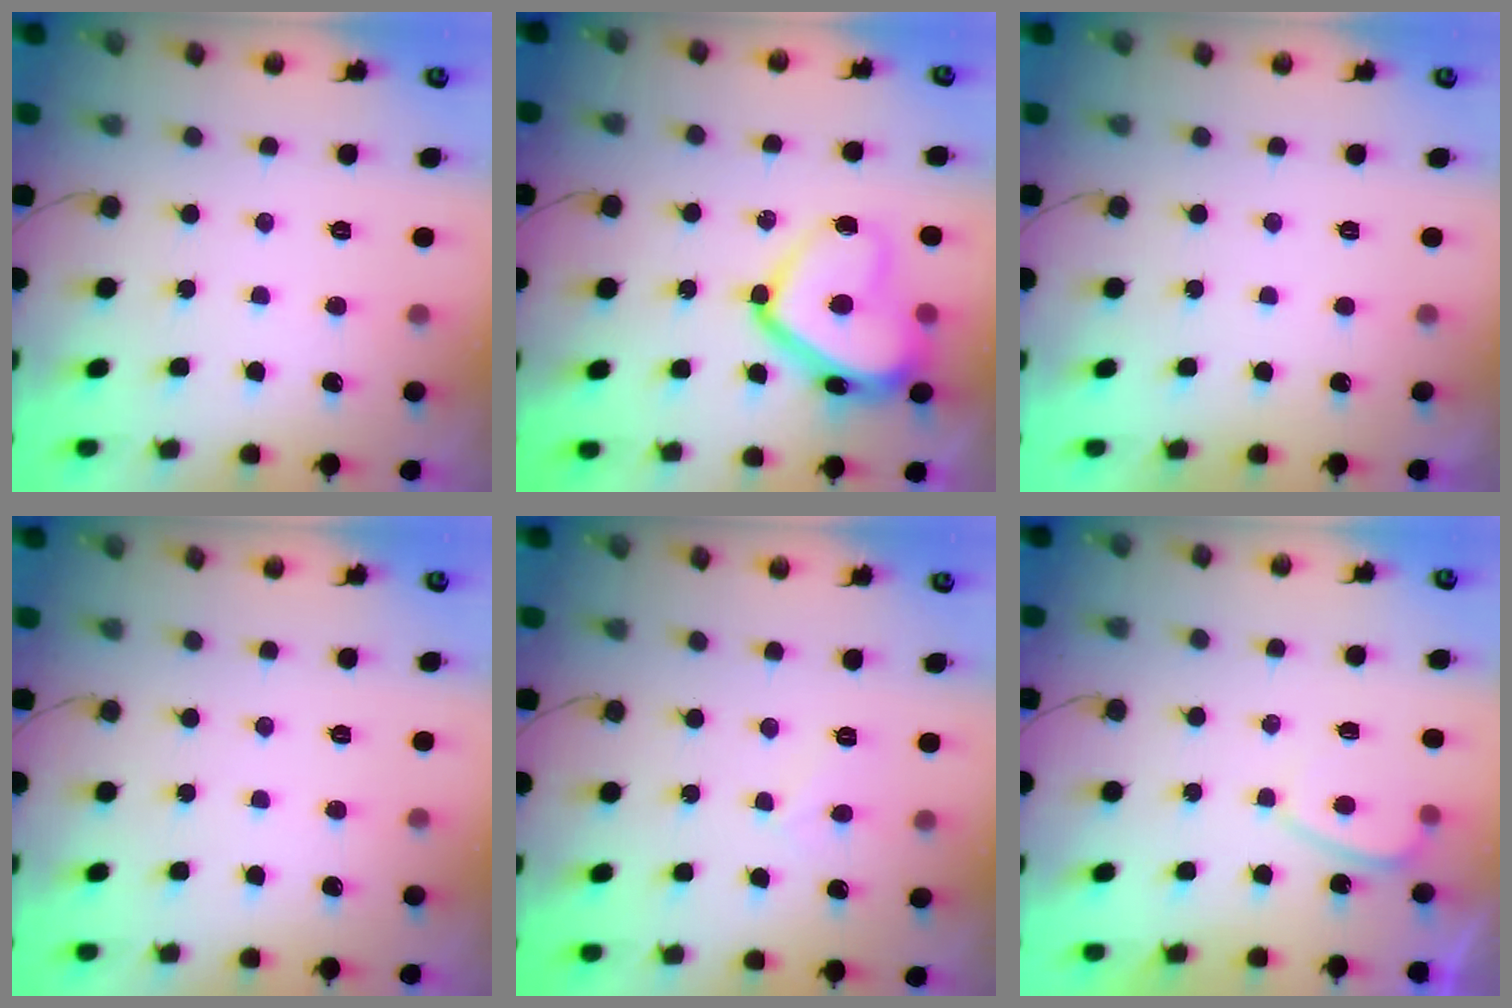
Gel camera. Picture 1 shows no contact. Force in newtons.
{"total": 15.9, "press": 15.9, "slide": 1.3}
{"total": 2.1, "press": 2.1, "slide": 0.4}
{"total": 0.0}
{"total": 2.8, "press": 2.8, "slide": 0.3}
{"total": 1.2, "press": 1.0, "slide": 0.6}